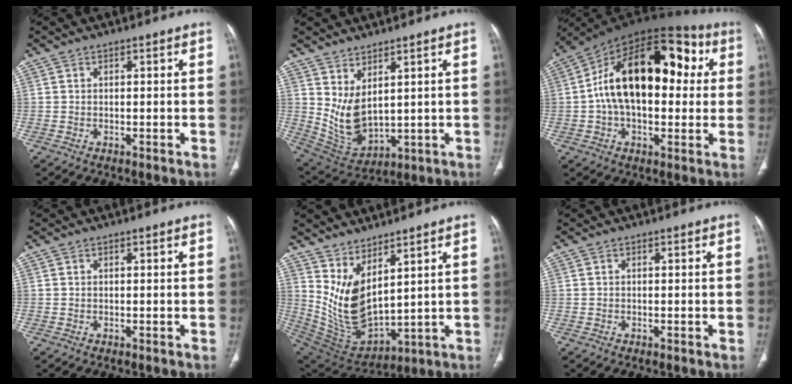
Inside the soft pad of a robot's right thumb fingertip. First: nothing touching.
{"total": 8.8, "force": [2.9, 4.5, 7.0], "torque": [-0.121, -0.033, 0.082]}
{"total": 23.7, "force": [3.2, 13.7, 19.0], "torque": [-0.285, 0.043, 0.037]}
{"total": 0.0}
{"total": 12.4, "force": [5.8, 5.1, 9.7], "torque": [-0.178, -0.053, 0.145]}
{"total": 0.0}